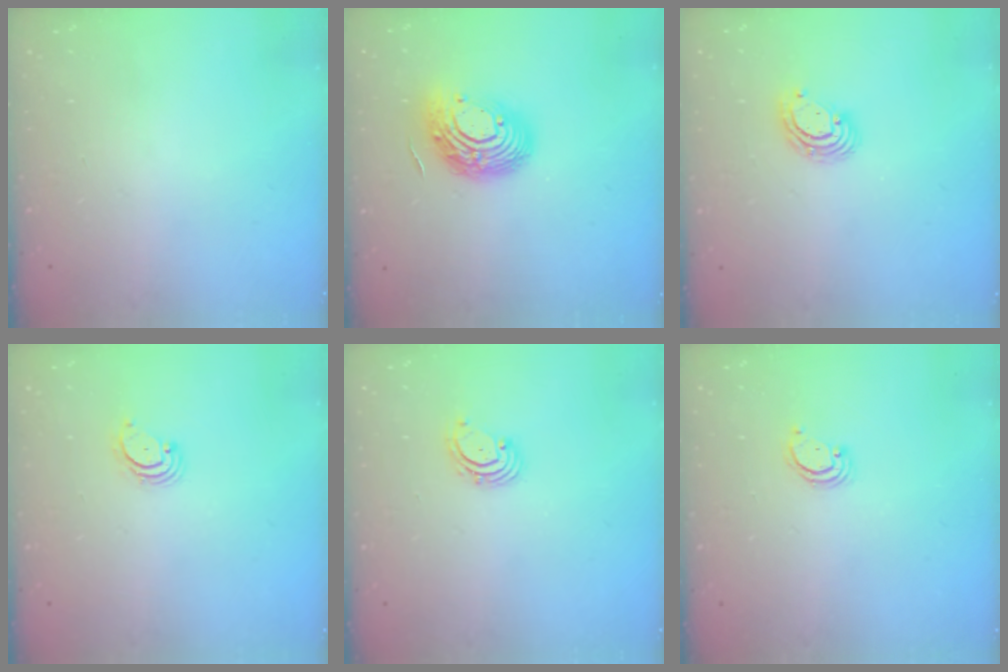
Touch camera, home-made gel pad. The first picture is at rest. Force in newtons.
{"total": 14.5, "press": 14.5, "slide": 1.0}
{"total": 5.2, "press": 5.2, "slide": 0.3}
{"total": 2.7, "press": 2.7, "slide": 0.3}
{"total": 1.8, "press": 1.7, "slide": 0.7}
{"total": 1.7, "press": 1.7, "slide": 0.1}